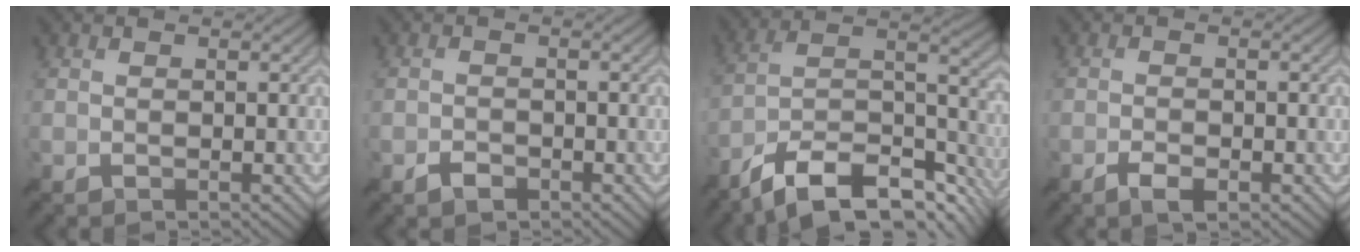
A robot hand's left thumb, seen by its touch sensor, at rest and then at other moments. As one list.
[{"total": 1.6, "force": [-1.3, 0.9, 0.5], "torque": [-0.003, -0.002, -0.026]}, {"total": 15.5, "force": [-11.8, 4.5, 9.0], "torque": [-0.174, -0.007, -0.200]}, {"total": 2.3, "force": [-1.5, 0.6, 1.6], "torque": [-0.025, -0.001, -0.029]}]